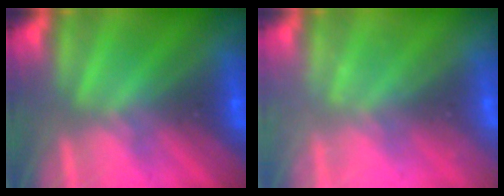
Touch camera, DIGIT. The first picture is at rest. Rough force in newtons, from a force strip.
{"total": 2.2}